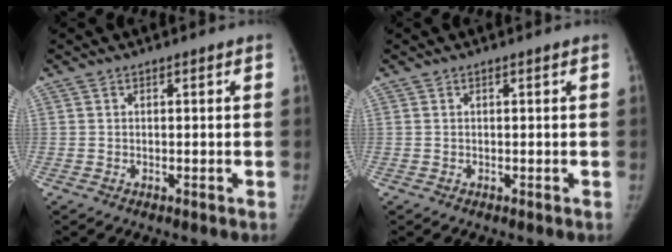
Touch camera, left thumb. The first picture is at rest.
{"total": 0.0}